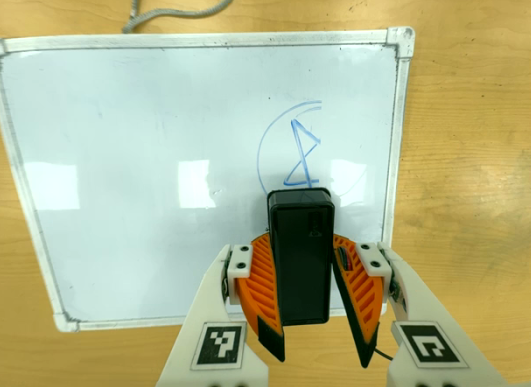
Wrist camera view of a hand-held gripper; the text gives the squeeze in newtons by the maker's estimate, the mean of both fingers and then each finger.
{"total": 7.5, "left": 8.1, "right": 6.8}